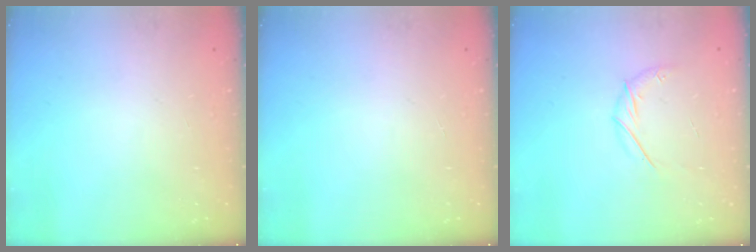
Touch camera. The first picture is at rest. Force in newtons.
{"total": 0.0}
{"total": 7.3, "press": 7.2, "slide": 1.4}